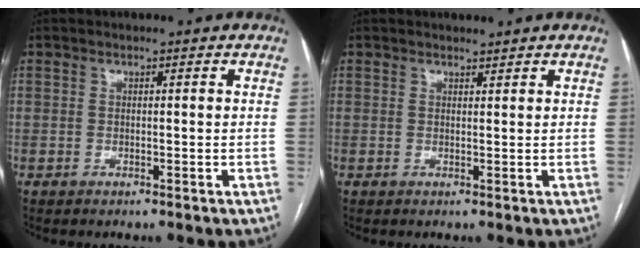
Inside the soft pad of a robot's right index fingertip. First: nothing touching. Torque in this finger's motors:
{"motor_torque": [-0.25, -0.01, -0.02, 0.00]}